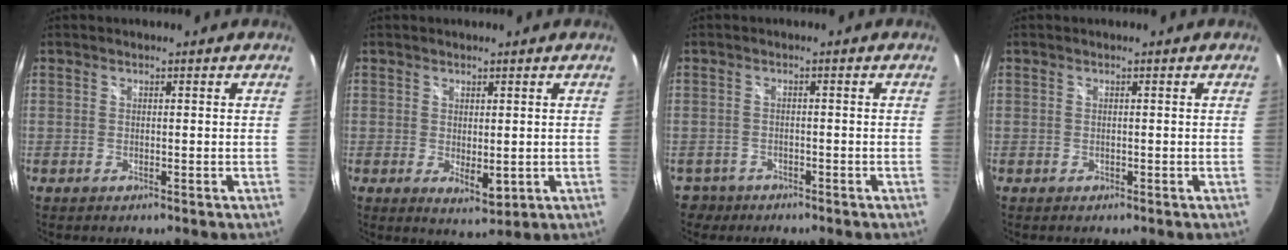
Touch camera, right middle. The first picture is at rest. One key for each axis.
{"total": 3.3, "fx": 0.1, "fy": 1.9, "fz": 2.7, "tx": -0.042, "ty": -0.010, "tz": 0.005}
{"total": 4.3, "fx": -2.8, "fy": 3.2, "fz": 0.7, "tx": -0.028, "ty": -0.002, "tz": -0.047}
{"total": 0.0}